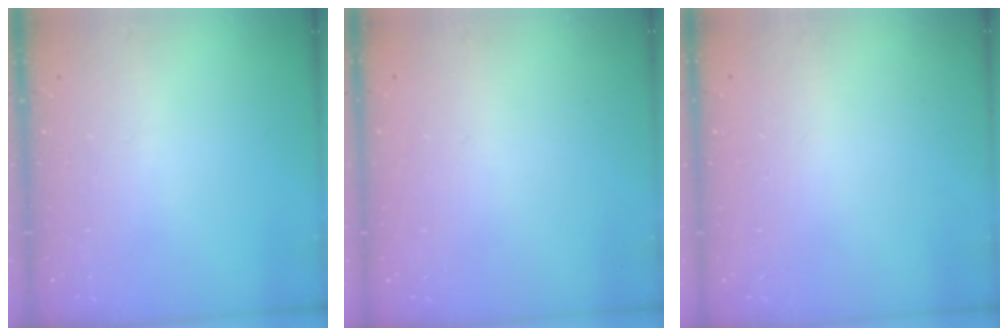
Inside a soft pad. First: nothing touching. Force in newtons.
{"total": 0.0}
{"total": 0.0}